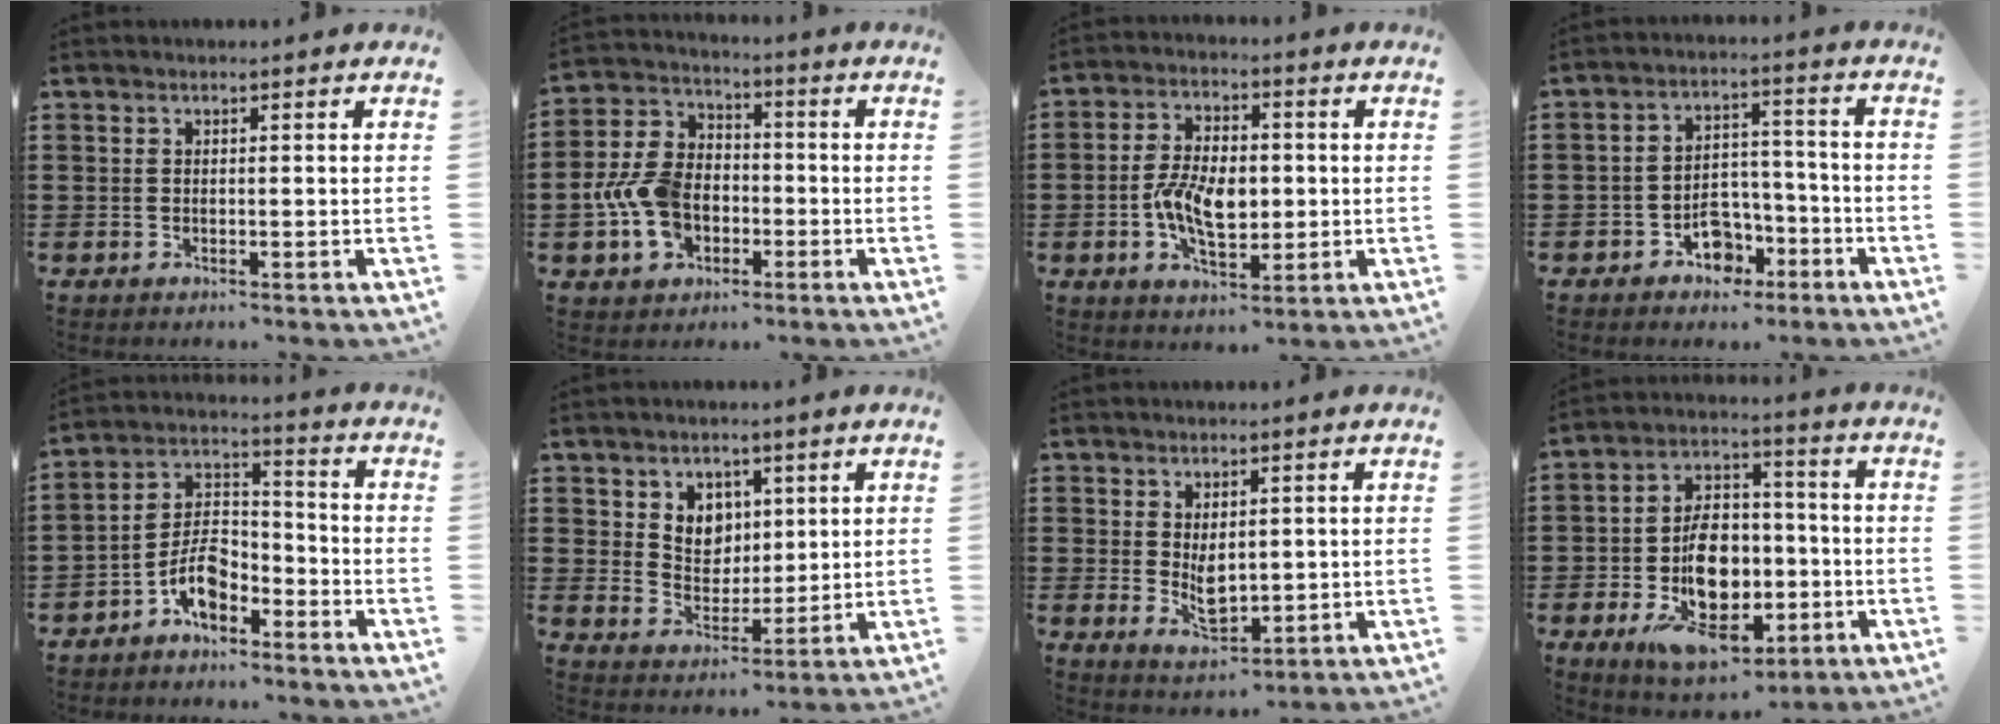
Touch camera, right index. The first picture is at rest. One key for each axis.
{"total": 9.7, "fx": -2.3, "fy": 7.4, "fz": 5.9, "tx": -0.158, "ty": 0.015, "tz": -0.047}
{"total": 8.2, "fx": -1.0, "fy": 4.6, "fz": 6.7, "tx": -0.124, "ty": -0.001, "tz": -0.025}
{"total": 6.2, "fx": -3.5, "fy": 4.3, "fz": 2.8, "tx": -0.039, "ty": 0.019, "tz": -0.063}
{"total": 7.1, "fx": -4.4, "fy": 3.7, "fz": 4.0, "tx": -0.090, "ty": 0.012, "tz": -0.089}
{"total": 5.2, "fx": 2.7, "fy": 4.4, "fz": 0.9, "tx": -0.036, "ty": 0.004, "tz": 0.046}
{"total": 3.3, "fx": 0.3, "fy": 1.7, "fz": 2.8, "tx": -0.048, "ty": -0.001, "tz": 0.005}
{"total": 12.4, "fx": -3.2, "fy": 7.7, "fz": 9.2, "tx": -0.157, "ty": 0.007, "tz": -0.049}